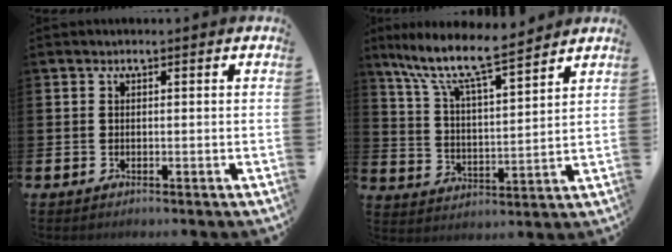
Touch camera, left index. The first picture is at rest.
{"total": 9.2, "force": [8.2, 1.2, 4.1], "torque": [-0.104, -0.059, 0.135]}